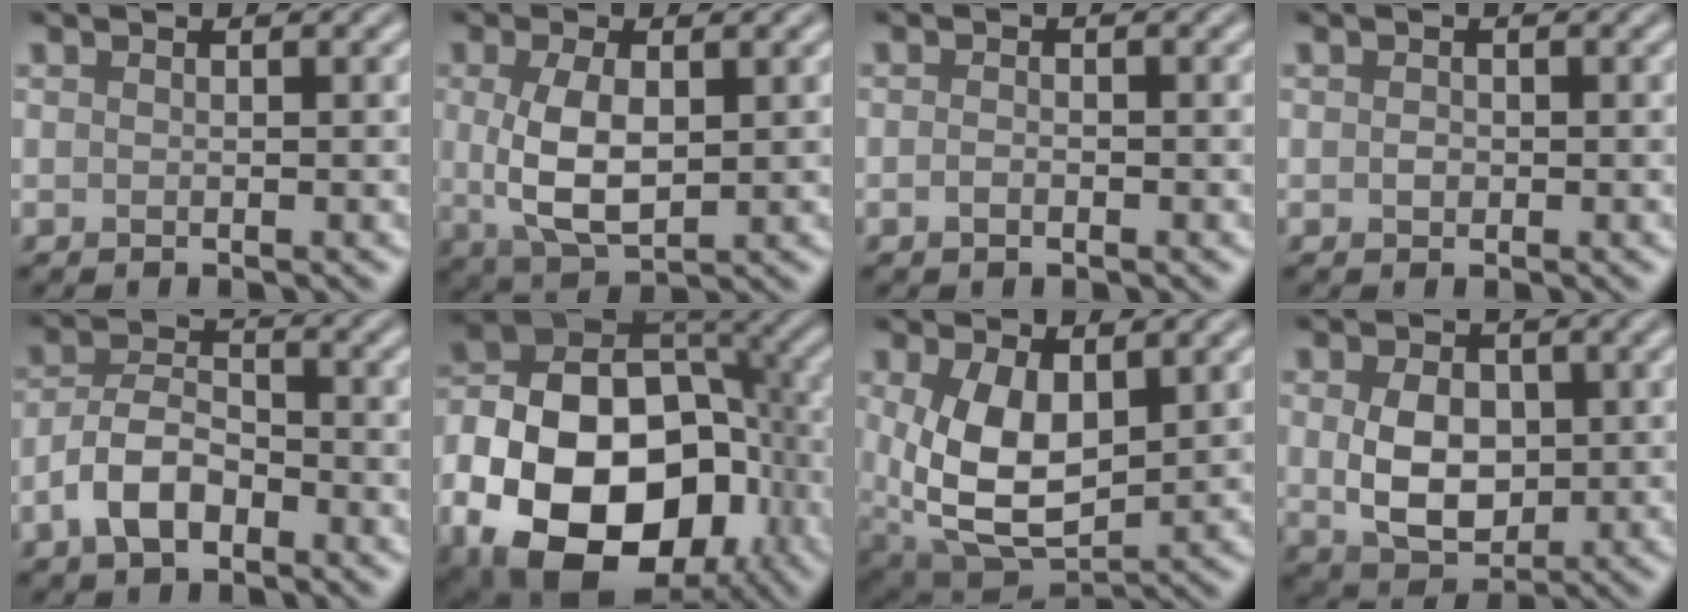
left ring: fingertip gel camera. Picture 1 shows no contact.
{"total": 5.4, "force": [0.3, 2.7, 4.6], "torque": [-0.102, -0.003, 0.012]}
{"total": 1.0, "force": [-0.4, 0.6, 0.7], "torque": [-0.014, -0.001, -0.011]}
{"total": 0.9, "force": [-0.1, 0.7, 0.5], "torque": [-0.009, -0.002, -0.004]}
{"total": 5.0, "force": [-2.5, 2.8, 3.3], "torque": [-0.059, 0.008, -0.054]}
{"total": 18.2, "force": [-6.9, 12.1, 11.8], "torque": [-0.200, -0.016, -0.118]}
{"total": 8.6, "force": [1.2, 5.1, 6.9], "torque": [-0.148, -0.012, 0.027]}
{"total": 6.0, "force": [0.1, 4.3, 4.2], "torque": [-0.083, -0.007, 0.008]}